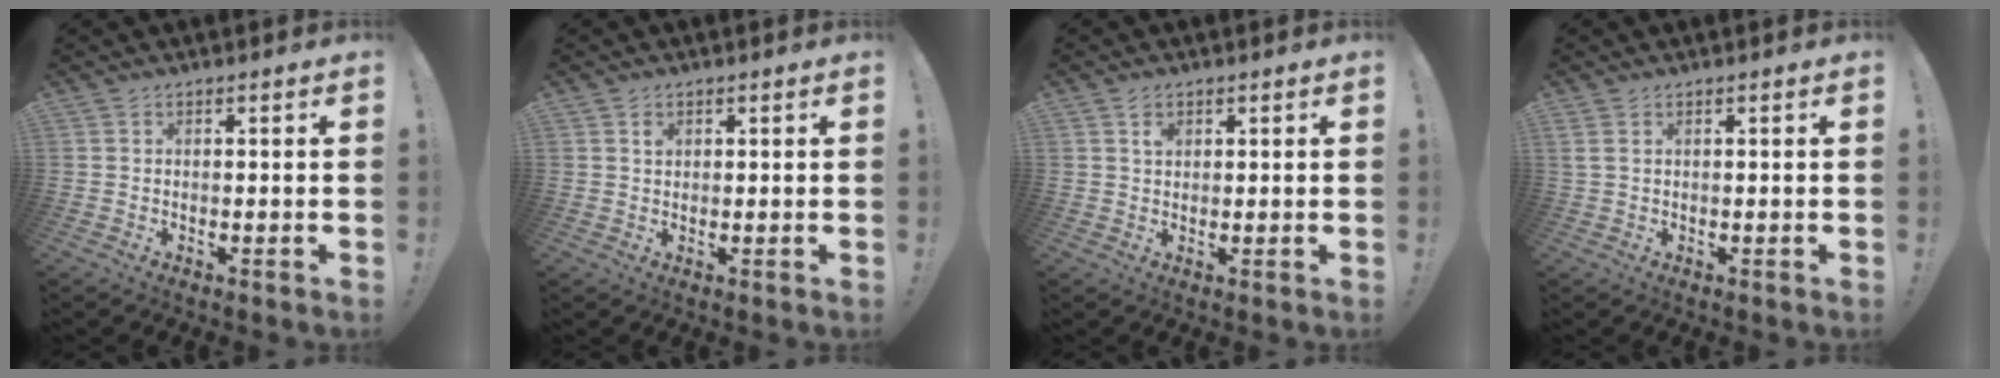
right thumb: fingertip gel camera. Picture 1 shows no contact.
{"total": 1.1, "force": [0.6, 0.9, 0.3], "torque": [0.004, -0.004, 0.010]}
{"total": 1.8, "force": [1.1, 1.3, 0.7], "torque": [0.005, -0.008, 0.016]}
{"total": 1.4, "force": [0.7, 0.2, 1.2], "torque": [-0.028, 0.000, 0.013]}